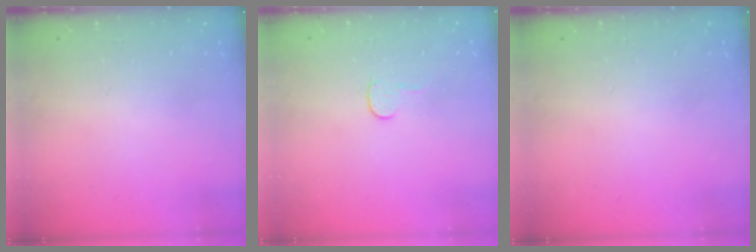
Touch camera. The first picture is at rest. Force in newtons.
{"total": 4.0, "press": 4.0, "slide": 0.5}
{"total": 0.0}